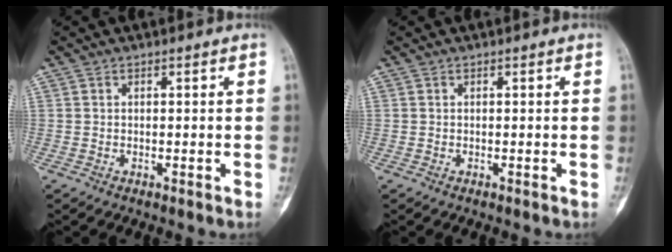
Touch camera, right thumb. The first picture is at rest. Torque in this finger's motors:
{"motor_torque": [0.00, 0.00, 0.07, -0.03, 0.01]}